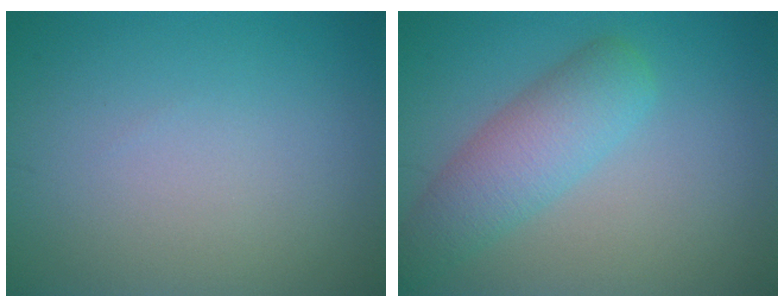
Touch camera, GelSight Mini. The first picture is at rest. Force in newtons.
{"total": 5.8, "press": 5.8, "slide": 0.2}